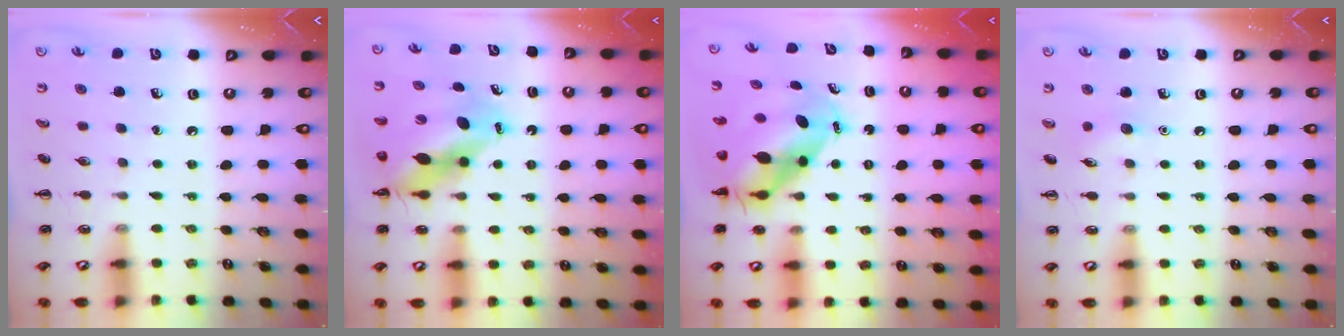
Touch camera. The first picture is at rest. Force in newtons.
{"total": 11.3, "press": 10.9, "slide": 3.1}
{"total": 8.1, "press": 7.9, "slide": 1.9}
{"total": 5.7, "press": 5.6, "slide": 1.5}